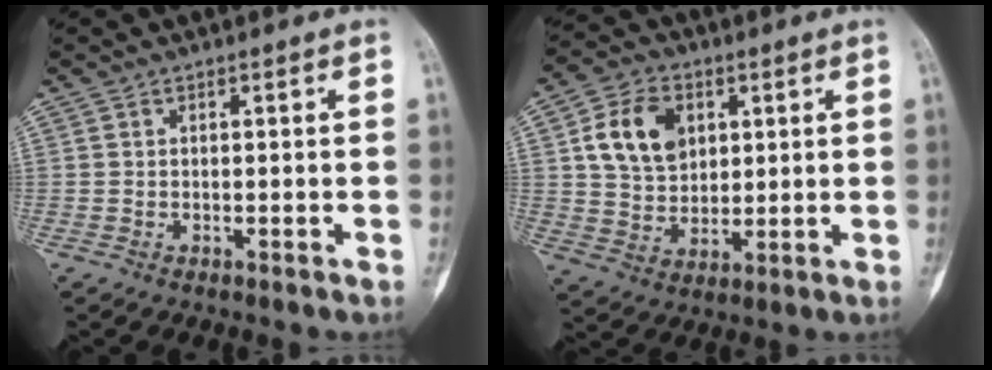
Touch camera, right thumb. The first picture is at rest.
{"total": 11.7, "force": [3.5, 8.5, 7.2], "torque": [-0.102, -0.007, 0.066]}